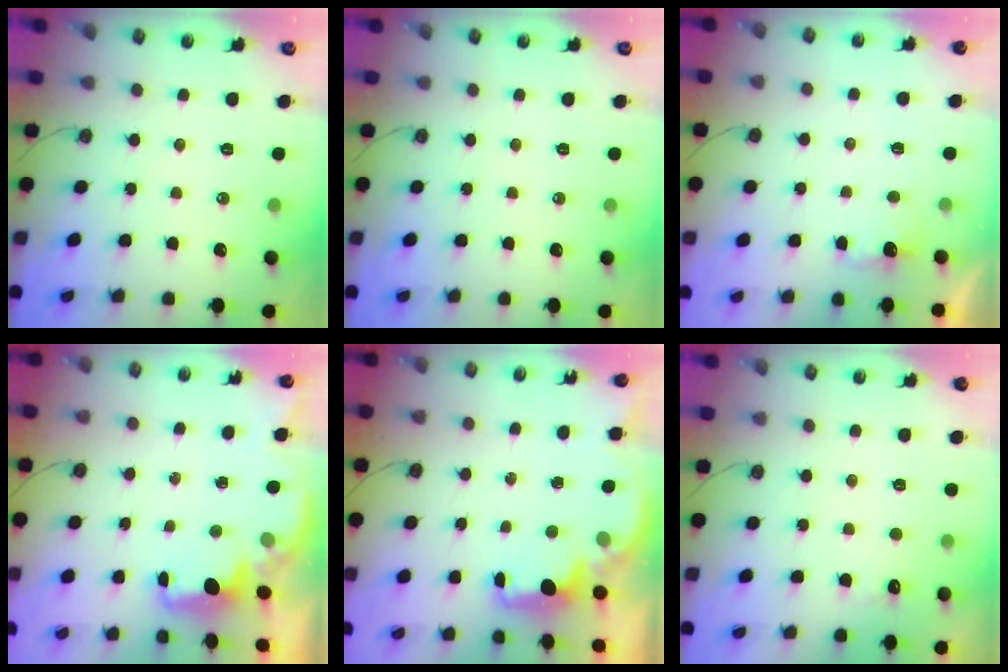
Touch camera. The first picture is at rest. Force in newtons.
{"total": 0.0}
{"total": 2.4, "press": 2.3, "slide": 0.7}
{"total": 2.1, "press": 1.9, "slide": 0.8}
{"total": 2.2, "press": 2.1, "slide": 0.6}
{"total": 4.4, "press": 4.2, "slide": 1.1}